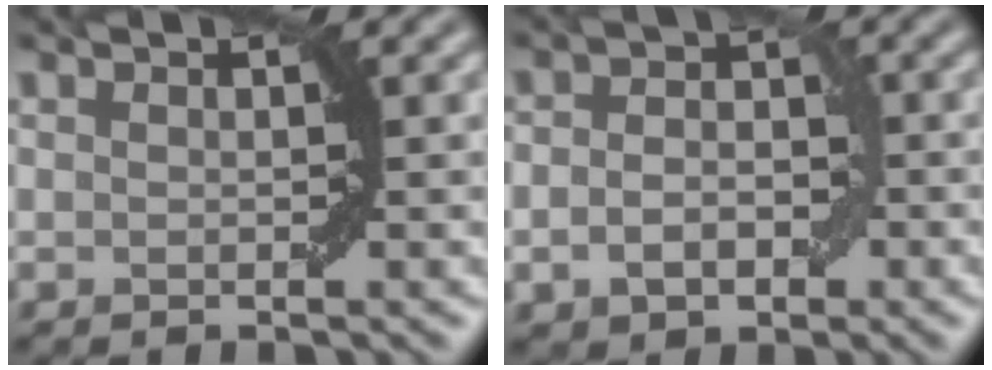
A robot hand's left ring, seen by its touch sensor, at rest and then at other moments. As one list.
[{"total": 3.8, "force": [-1.0, 2.7, 2.5], "torque": [-0.037, 0.000, -0.022]}]